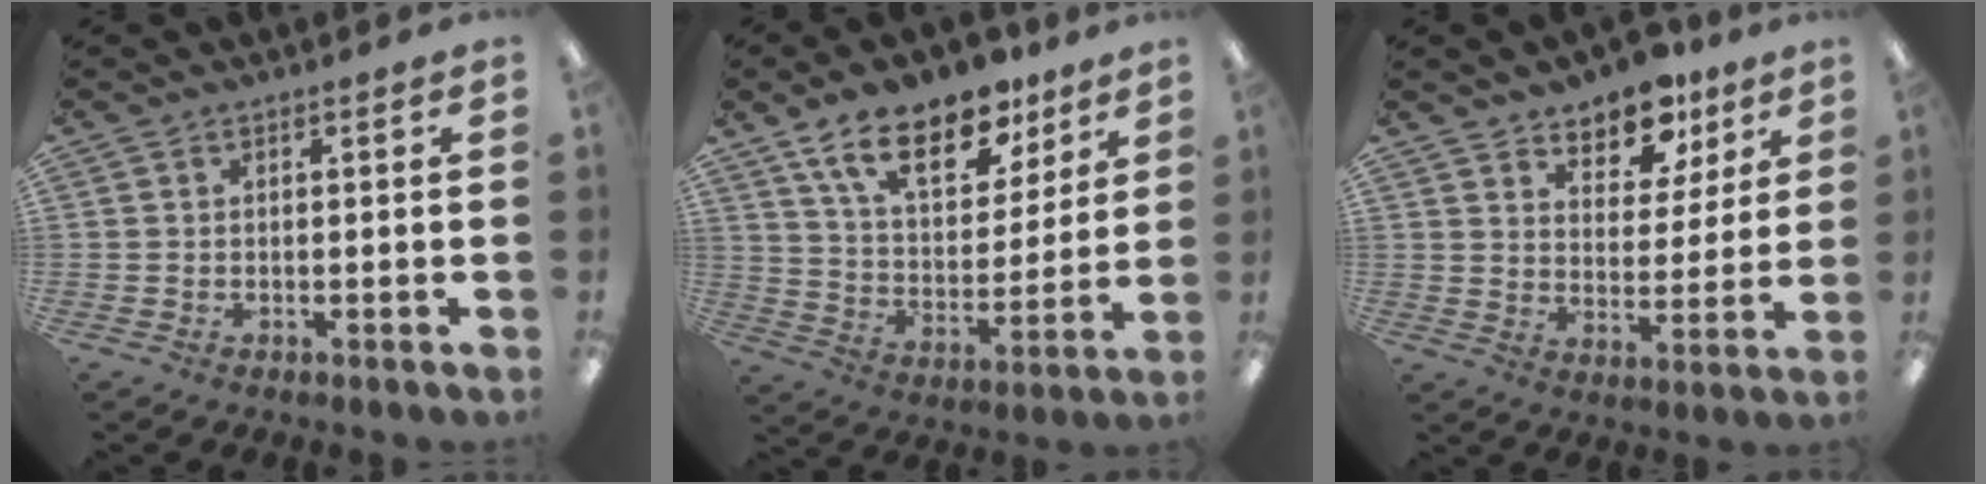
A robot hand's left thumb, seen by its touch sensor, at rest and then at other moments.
{"total": 17.8, "force": [12.2, 8.3, 10.0], "torque": [-0.168, -0.055, 0.214]}
{"total": 10.5, "force": [8.7, 5.2, 3.0], "torque": [-0.040, -0.061, 0.157]}